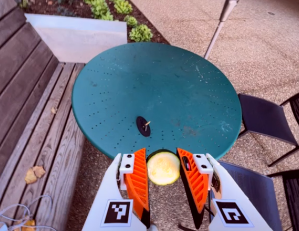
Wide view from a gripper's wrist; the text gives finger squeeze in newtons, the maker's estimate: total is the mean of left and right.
{"total": 12.1, "left": 12.6, "right": 11.7}